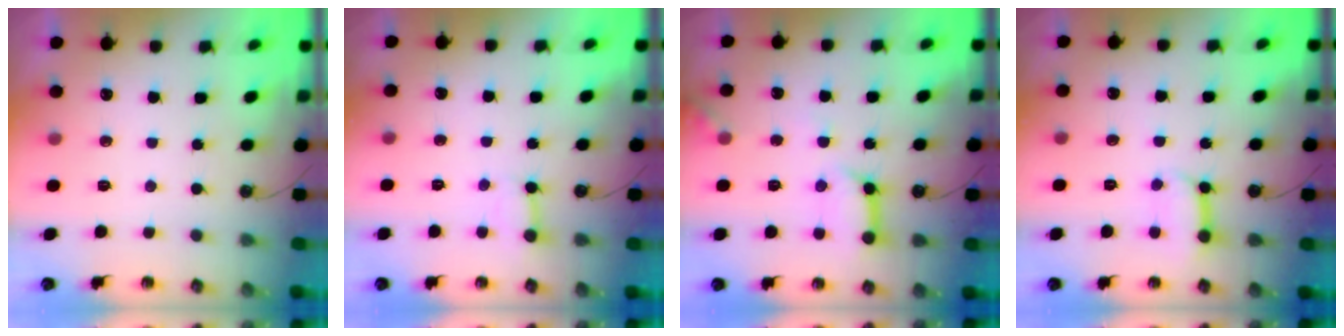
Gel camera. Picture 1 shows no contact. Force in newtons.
{"total": 2.8, "press": 2.8, "slide": 0.4}
{"total": 11.8, "press": 11.8, "slide": 1.2}
{"total": 8.6, "press": 8.6, "slide": 0.4}